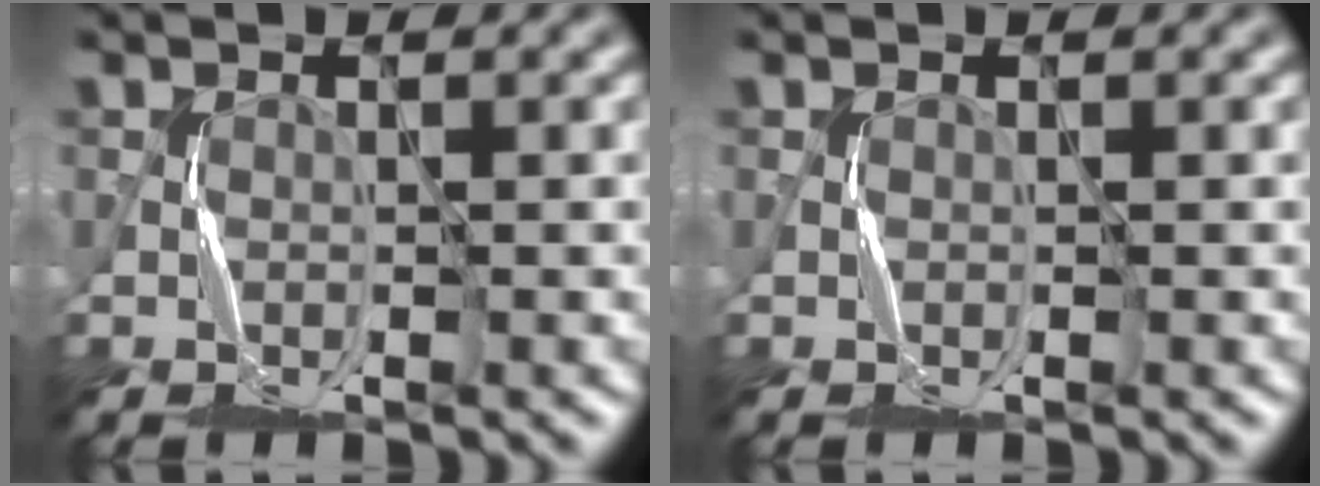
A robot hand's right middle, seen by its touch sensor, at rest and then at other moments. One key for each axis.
{"total": 0.0}